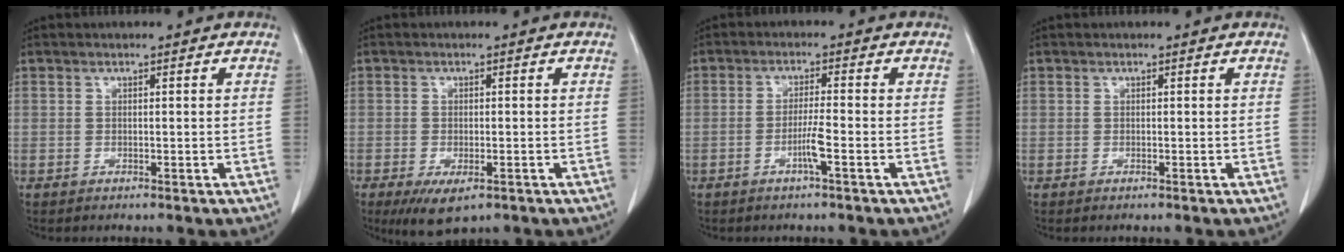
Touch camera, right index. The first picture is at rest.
{"total": 5.5, "force": [-3.1, 2.2, 3.9], "torque": [-0.063, -0.012, -0.045]}
{"total": 3.3, "force": [-1.4, -0.4, 3.0], "torque": [-0.055, -0.002, -0.028]}
{"total": 0.0}